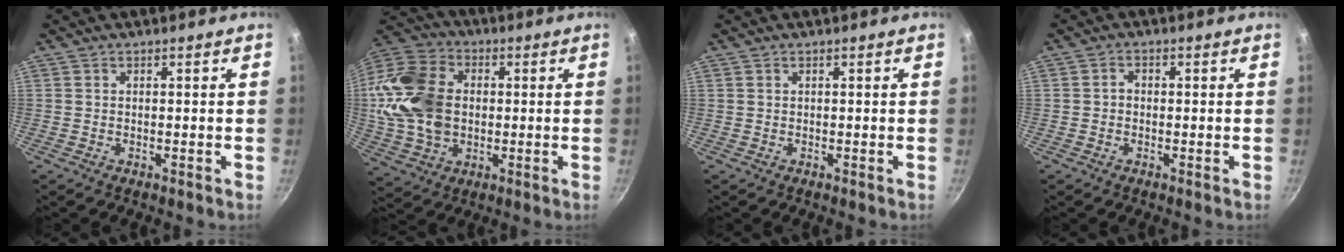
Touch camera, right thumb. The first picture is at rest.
{"total": 18.4, "force": [0.6, 13.5, 12.5], "torque": [-0.228, 0.019, 0.009]}
{"total": 0.0}
{"total": 1.5, "force": [-0.3, 1.2, 0.9], "torque": [-0.015, 0.008, -0.009]}